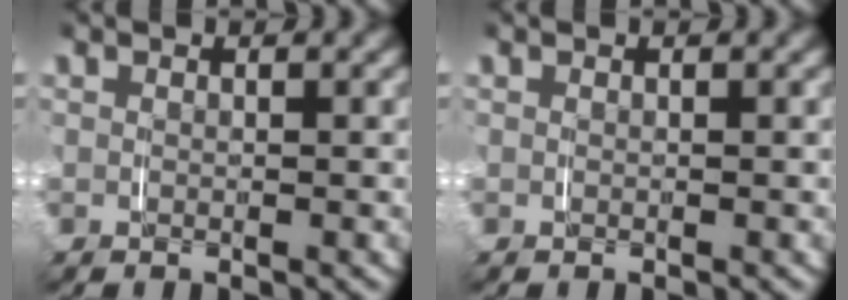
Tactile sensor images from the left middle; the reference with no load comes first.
{"total": 0.0}